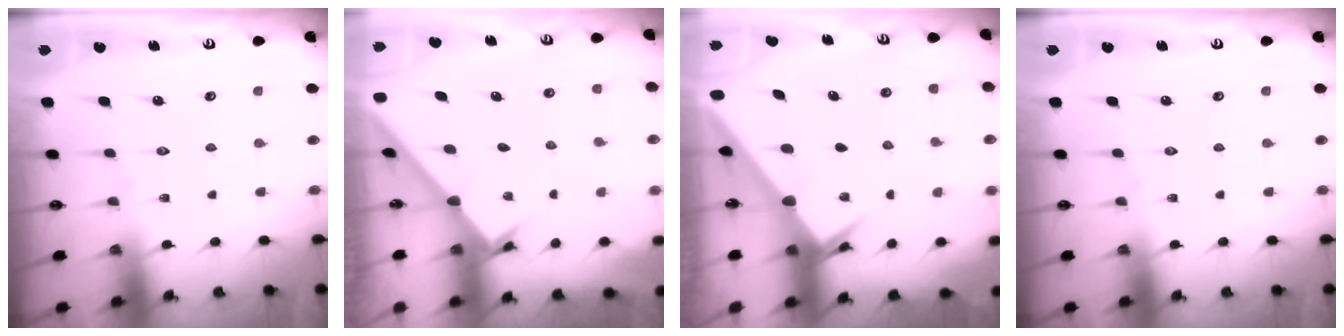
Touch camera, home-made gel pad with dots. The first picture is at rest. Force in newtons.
{"total": 1.6, "press": 1.6, "slide": 0.1}
{"total": 2.6, "press": 2.6, "slide": 0.2}
{"total": 0.0}